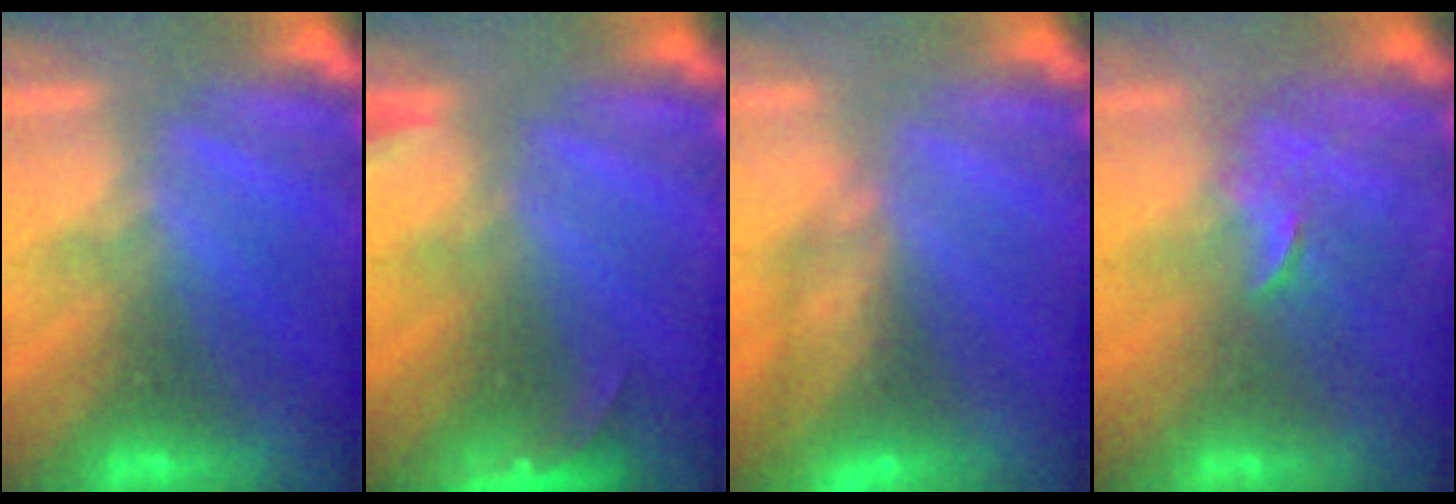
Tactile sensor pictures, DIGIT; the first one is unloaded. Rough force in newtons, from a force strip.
{"total": 2.6}
{"total": 9.3}
{"total": 2.5}